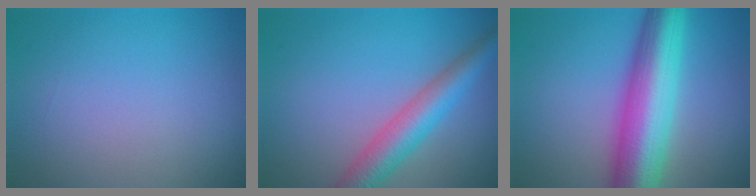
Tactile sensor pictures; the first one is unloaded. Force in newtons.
{"total": 5.0, "press": 5.0, "slide": 0.1}
{"total": 10.3, "press": 10.3, "slide": 0.3}